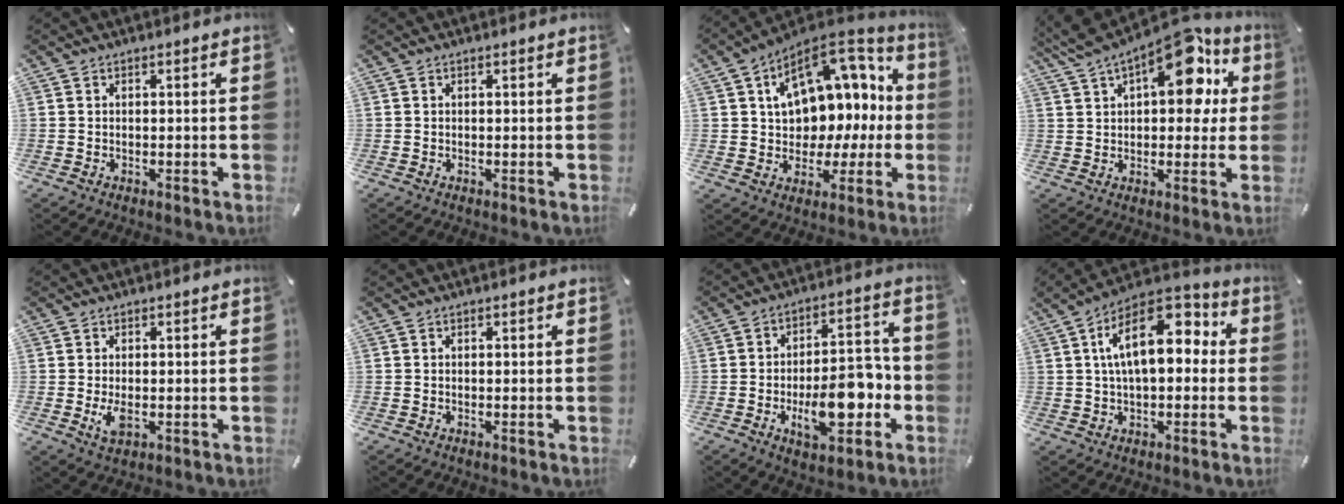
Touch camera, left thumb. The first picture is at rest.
{"total": 0.0}
{"total": 15.5, "force": [5.2, 11.2, 9.2], "torque": [-0.135, -0.036, 0.096]}
{"total": 17.6, "force": [8.5, 9.2, 12.4], "torque": [-0.180, -0.039, 0.143]}
{"total": 3.7, "force": [-0.5, 2.0, 3.0], "torque": [-0.066, -0.010, -0.013]}
{"total": 0.0}
{"total": 14.5, "force": [-4.2, 7.6, 11.6], "torque": [-0.176, 0.005, -0.070]}
{"total": 15.1, "force": [3.8, 8.1, 12.2], "torque": [-0.210, -0.005, 0.065]}